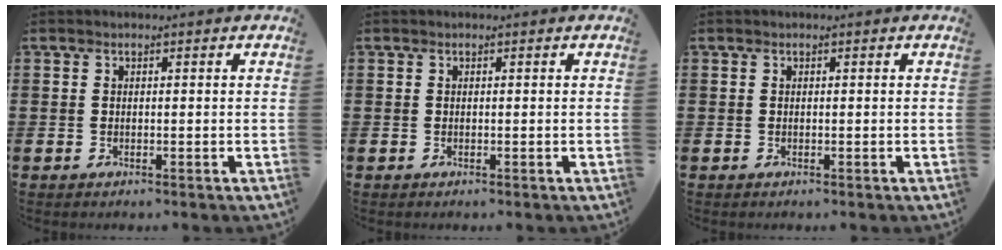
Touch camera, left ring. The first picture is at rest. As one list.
[{"total": 0.0}, {"total": 0.0}]